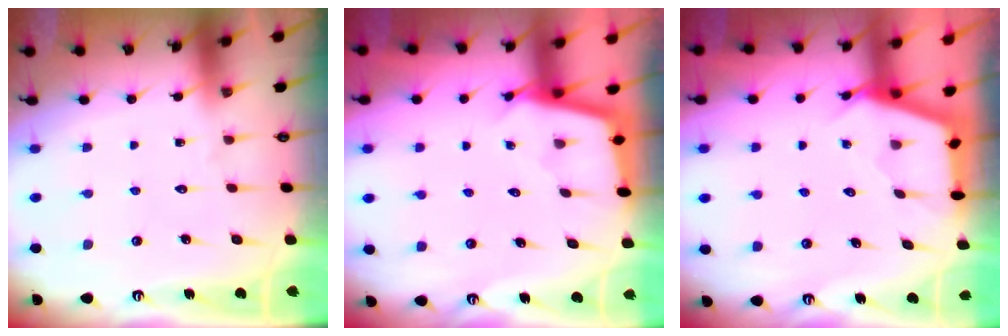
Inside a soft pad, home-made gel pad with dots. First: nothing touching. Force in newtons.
{"total": 2.3, "press": 2.3, "slide": 0.2}
{"total": 2.9, "press": 2.9, "slide": 0.4}